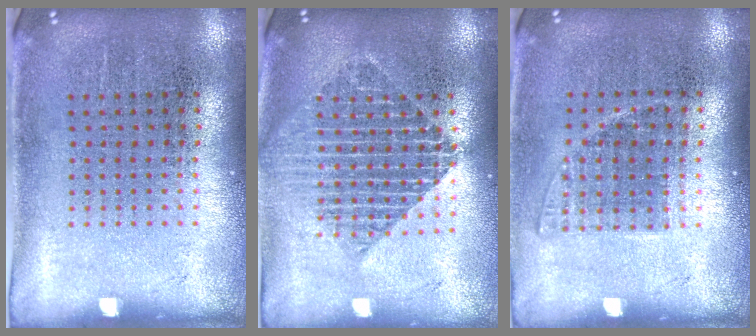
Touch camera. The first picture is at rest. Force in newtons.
{"total": 1.9, "press": 1.6, "slide": 1.0}
{"total": 1.1, "press": 0.9, "slide": 0.5}